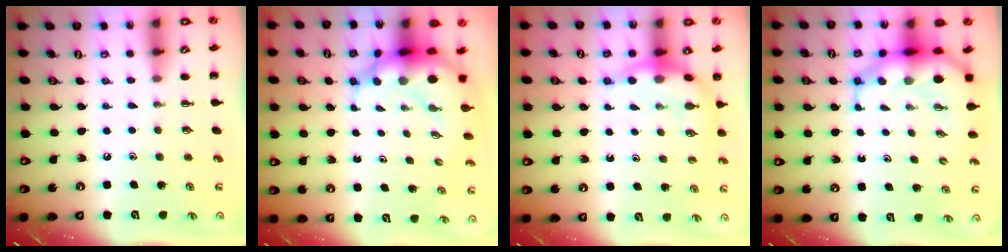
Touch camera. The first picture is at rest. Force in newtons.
{"total": 9.7, "press": 9.4, "slide": 2.3}
{"total": 8.8, "press": 8.7, "slide": 1.4}
{"total": 9.1, "press": 8.8, "slide": 2.3}